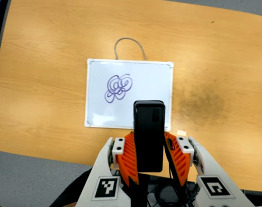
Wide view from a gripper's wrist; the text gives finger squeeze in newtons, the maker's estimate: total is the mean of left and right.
{"total": 3.7, "left": 2.4, "right": 5.0}